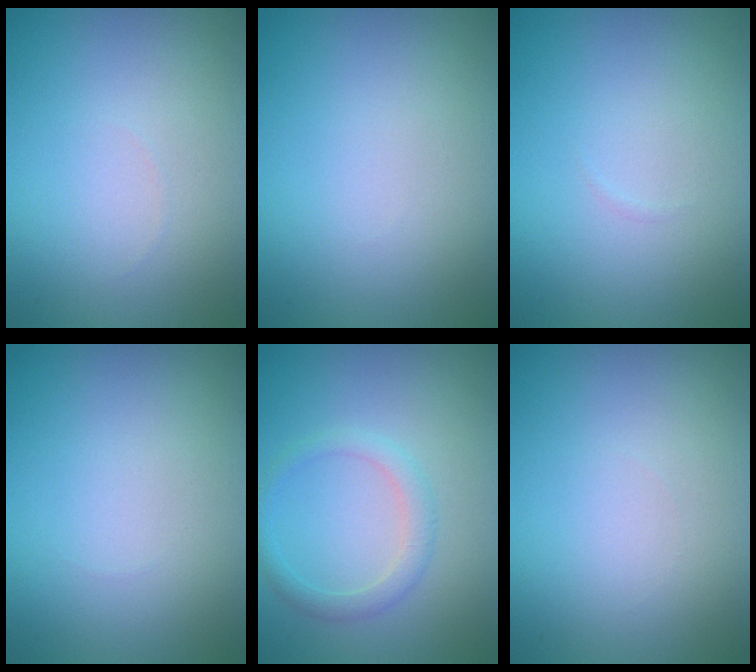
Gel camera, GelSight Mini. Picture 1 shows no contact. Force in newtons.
{"total": 0.0}
{"total": 0.0}
{"total": 0.0}
{"total": 1.9, "press": 1.9, "slide": 0.1}
{"total": 0.0}